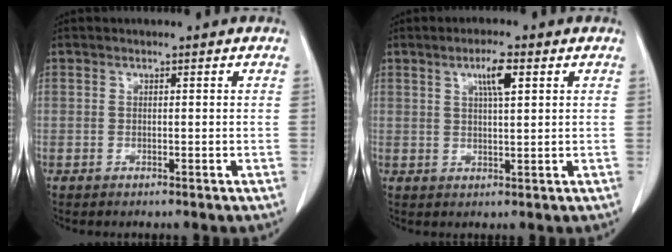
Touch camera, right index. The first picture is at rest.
{"total": 4.2, "force": [1.8, 0.5, 3.8], "torque": [-0.066, 0.001, 0.032]}